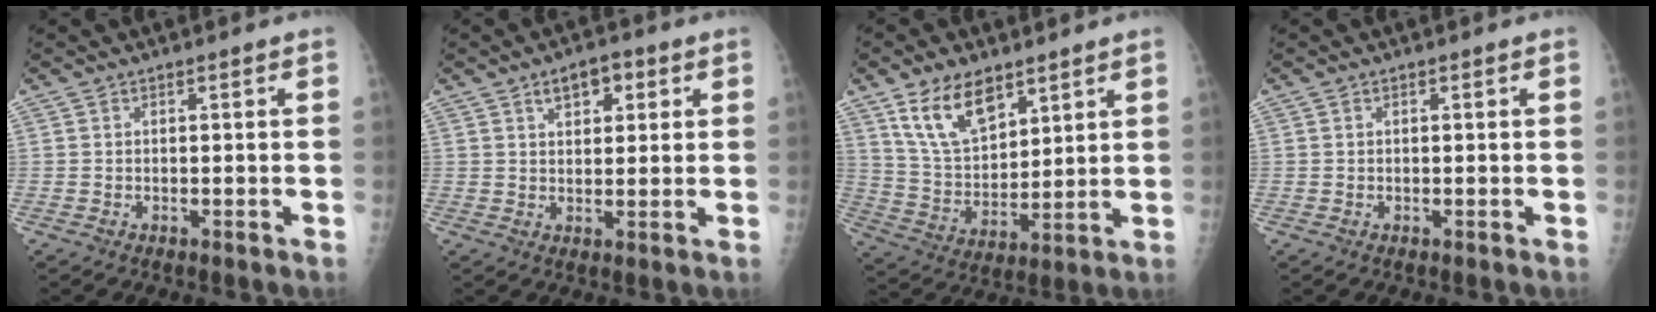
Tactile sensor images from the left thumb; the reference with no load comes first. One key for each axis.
{"total": 6.0, "fx": 2.8, "fy": 3.4, "fz": 4.0, "tx": -0.037, "ty": -0.007, "tz": 0.040}
{"total": 13.1, "fx": 8.2, "fy": 7.0, "fz": 7.5, "tx": -0.108, "ty": -0.043, "tz": 0.165}
{"total": 0.0}